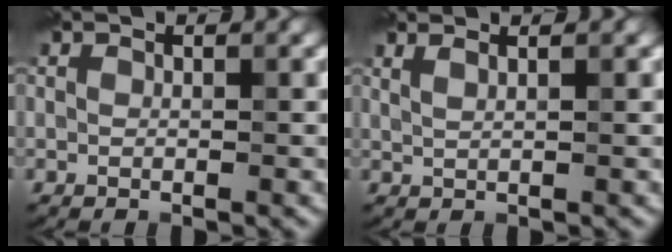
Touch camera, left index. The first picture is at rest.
{"total": 2.8, "force": [1.6, 1.2, 2.0], "torque": [-0.010, 0.006, -0.002]}